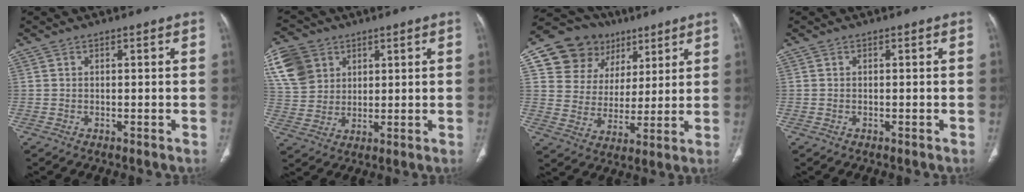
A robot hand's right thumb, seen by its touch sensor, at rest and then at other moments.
{"total": 11.2, "force": [4.7, 9.0, 4.8], "torque": [-0.085, -0.001, 0.098]}
{"total": 15.7, "force": [7.8, 12.9, 4.6], "torque": [-0.043, 0.001, 0.139]}
{"total": 0.0}